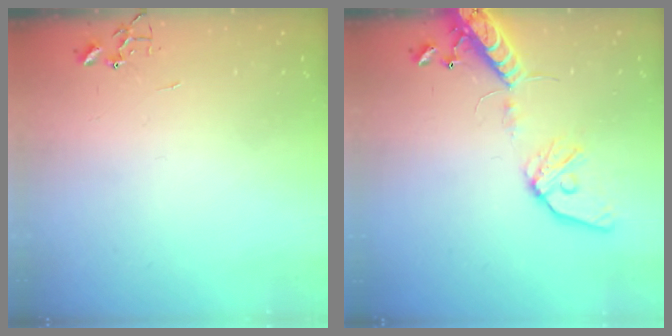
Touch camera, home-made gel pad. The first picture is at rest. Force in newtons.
{"total": 14.1, "press": 13.8, "slide": 3.0}